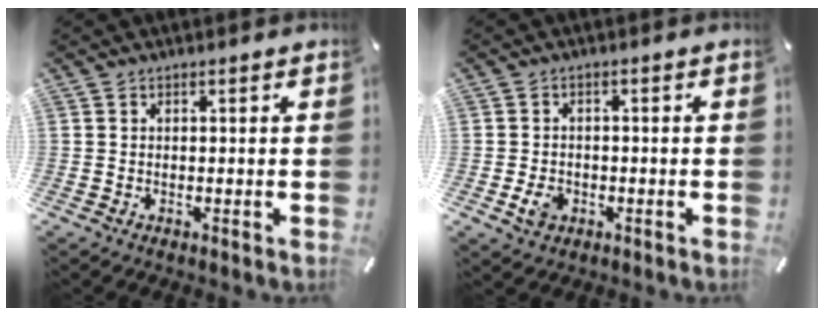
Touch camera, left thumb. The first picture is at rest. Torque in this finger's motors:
{"motor_torque": [0.65, 0.88, 0.32, 0.19, 0.01]}